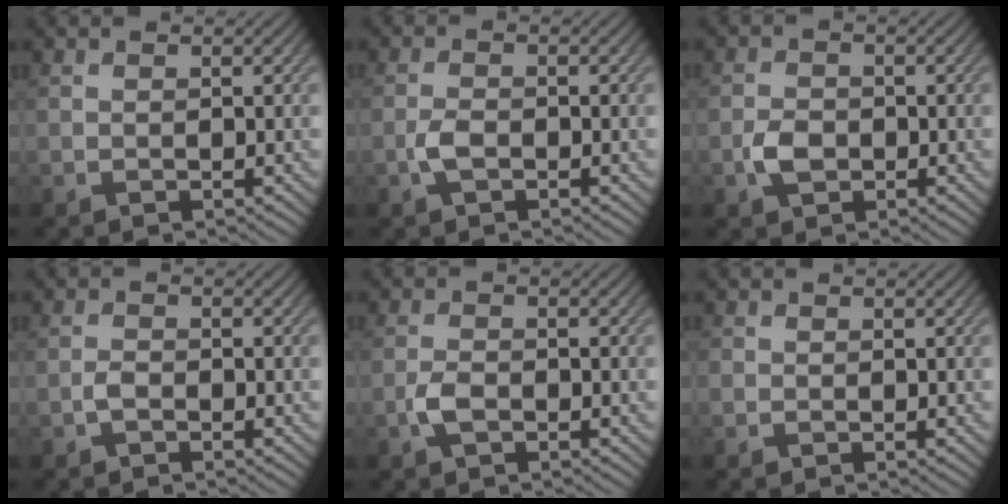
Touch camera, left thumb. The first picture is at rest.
{"total": 2.2, "force": [-1.0, 1.1, 1.7], "torque": [-0.035, 0.001, -0.023]}
{"total": 2.9, "force": [-1.0, 2.1, 1.7], "torque": [-0.035, -0.001, -0.023]}
{"total": 1.4, "force": [-0.9, 0.7, 0.9], "torque": [-0.018, 0.002, -0.020]}
{"total": 2.4, "force": [-1.1, 1.2, 1.7], "torque": [-0.037, 0.000, -0.027]}
{"total": 0.6, "force": [-0.3, 0.6, 0.0], "torque": [0.001, -0.004, -0.005]}